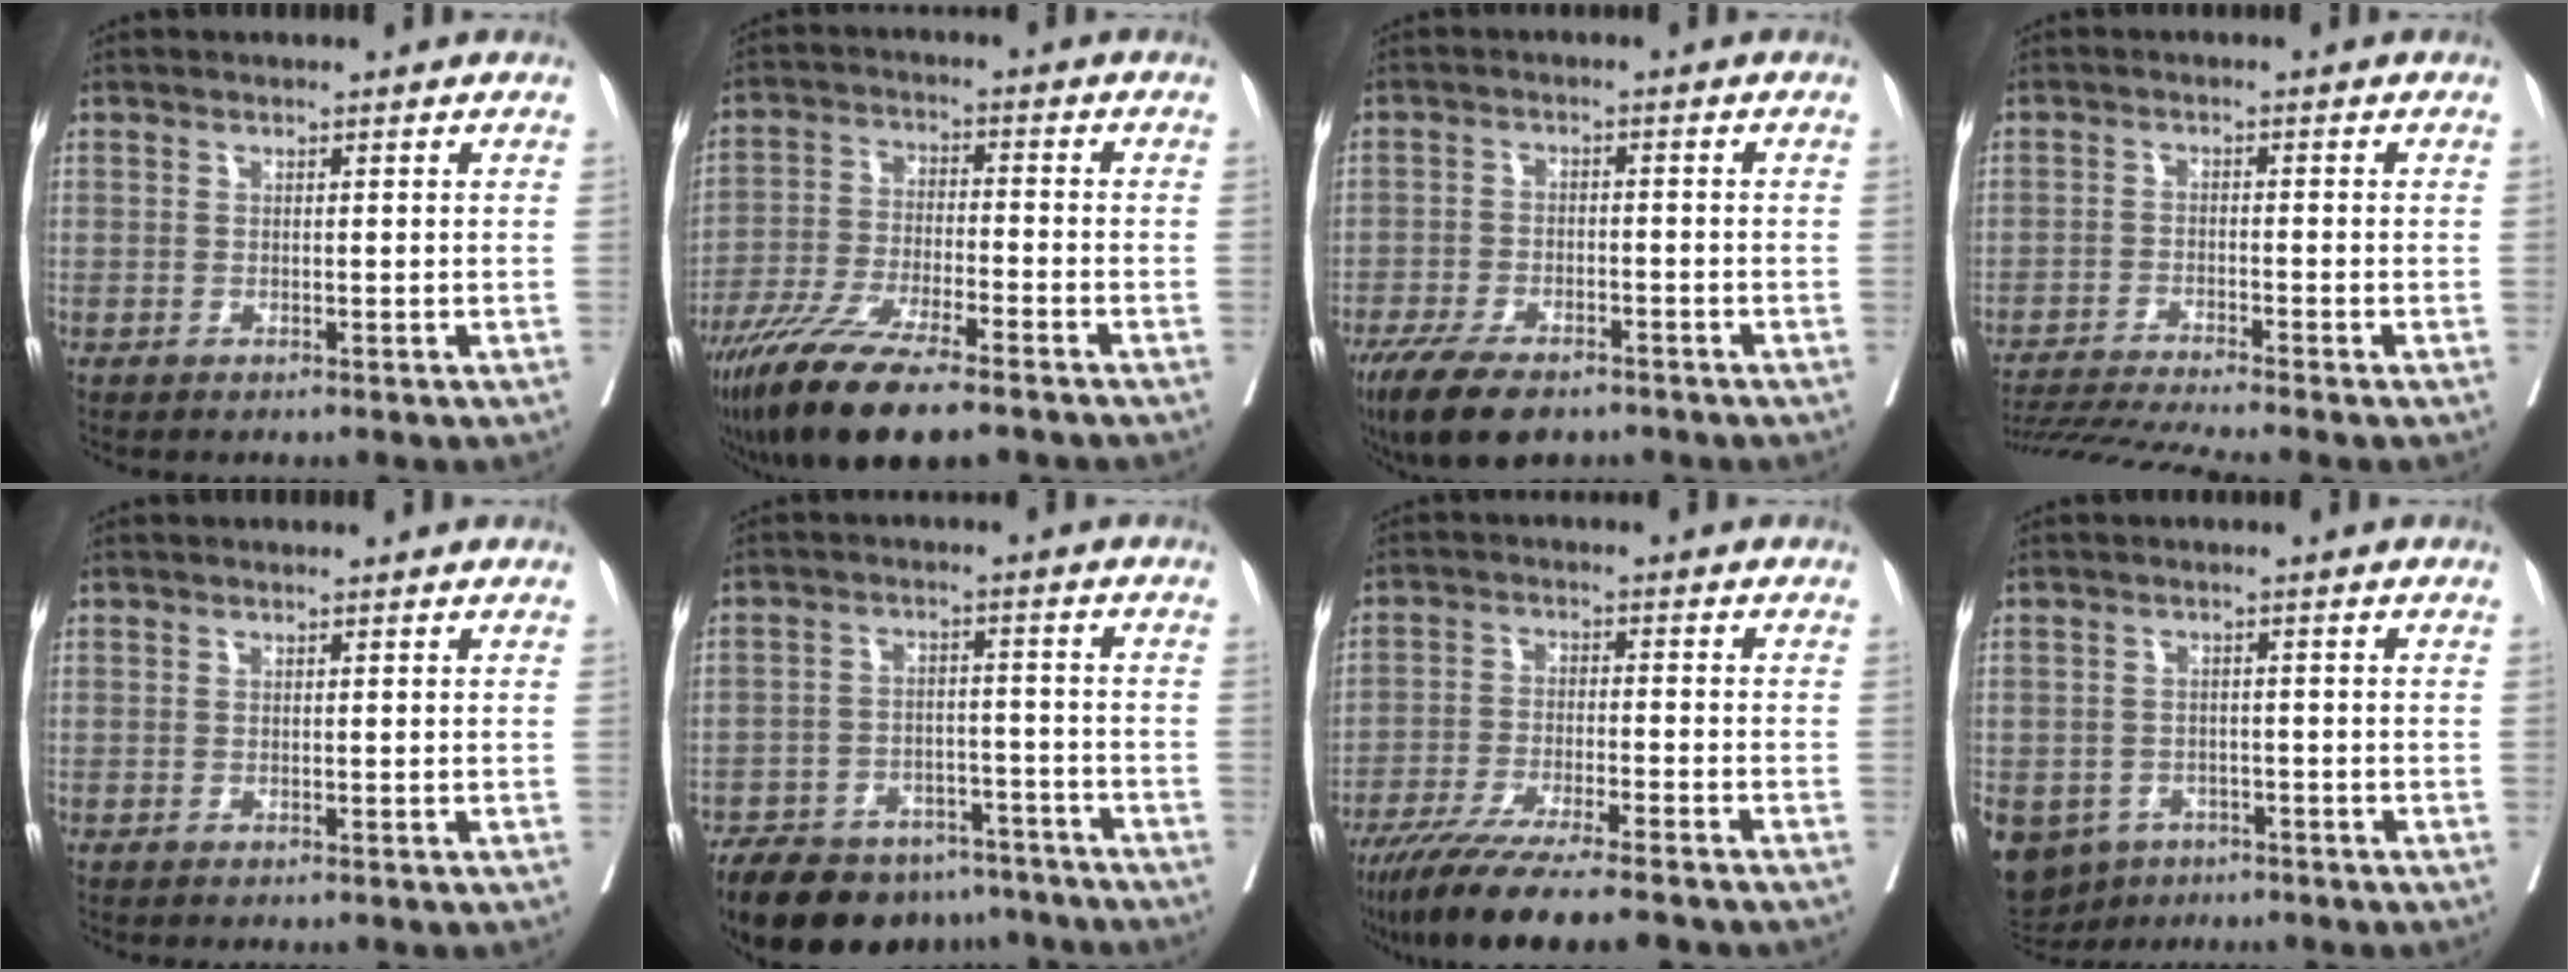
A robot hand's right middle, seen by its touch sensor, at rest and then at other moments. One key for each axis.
{"total": 14.7, "fx": -10.8, "fy": 2.5, "fz": 9.7, "tx": -0.193, "ty": -0.043, "tz": -0.188}
{"total": 10.1, "fx": -7.4, "fy": 3.7, "fz": 5.7, "tx": -0.102, "ty": -0.014, "tz": -0.120}
{"total": 8.1, "fx": -7.3, "fy": -2.3, "fz": 2.7, "tx": -0.042, "ty": -0.018, "tz": -0.126}
{"total": 0.0}
{"total": 15.5, "fx": -13.0, "fy": 6.6, "fz": 5.2, "tx": -0.097, "ty": 0.008, "tz": -0.183}
{"total": 13.8, "fx": -11.4, "fy": 0.8, "fz": 7.8, "tx": -0.131, "ty": -0.039, "tz": -0.183}
{"total": 11.1, "fx": -6.4, "fy": 8.4, "fz": 3.3, "tx": -0.099, "ty": -0.007, "tz": -0.085}